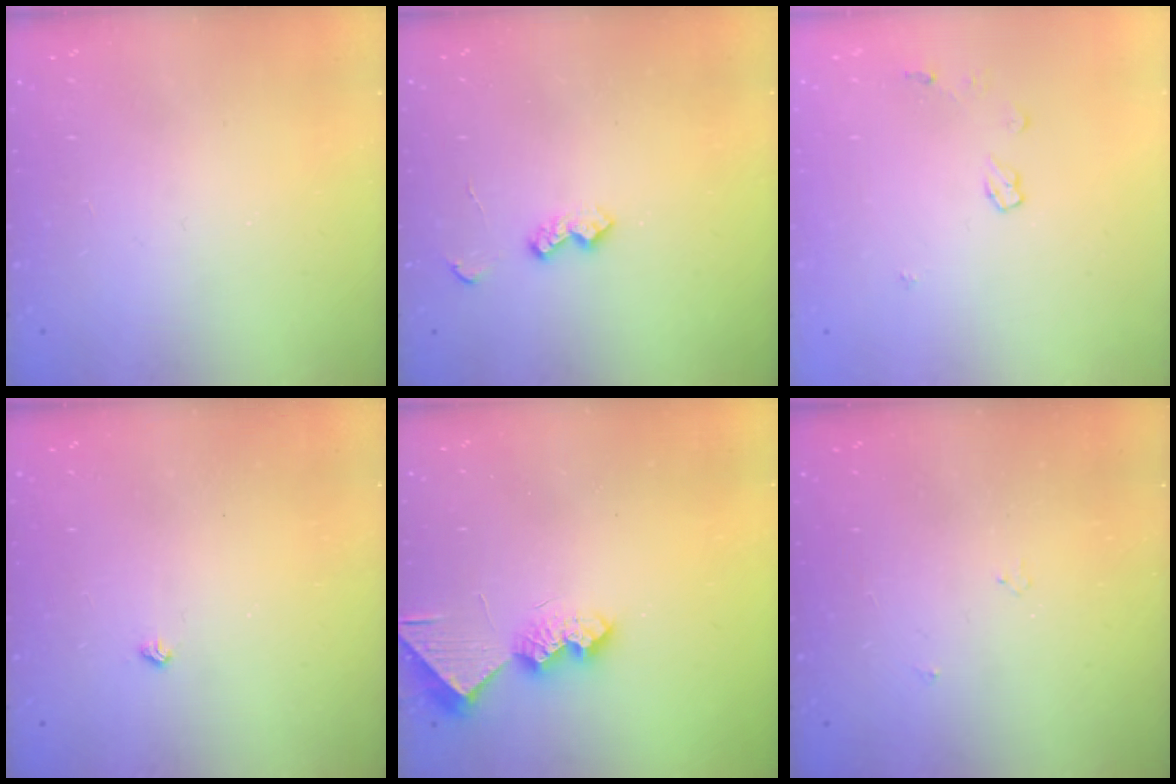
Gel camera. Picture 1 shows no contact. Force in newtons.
{"total": 7.3, "press": 7.3, "slide": 0.3}
{"total": 4.2, "press": 4.1, "slide": 0.5}
{"total": 2.5, "press": 2.4, "slide": 0.5}
{"total": 9.2, "press": 9.2, "slide": 0.5}
{"total": 3.0, "press": 3.0, "slide": 0.5}